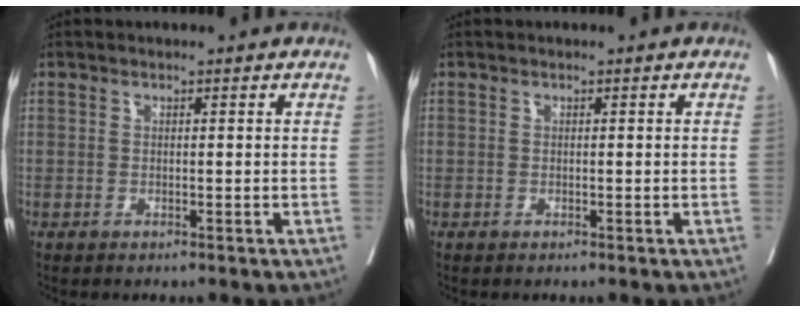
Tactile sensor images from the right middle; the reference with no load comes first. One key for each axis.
{"total": 0.0}